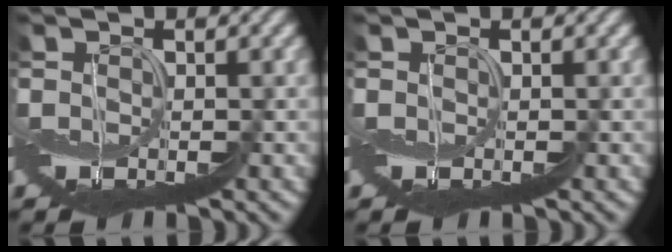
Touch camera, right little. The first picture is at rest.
{"total": 0.0}